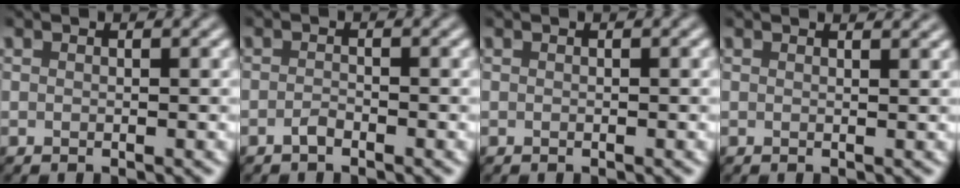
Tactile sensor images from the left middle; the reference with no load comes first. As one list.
[{"total": 0.9, "force": [-0.7, 0.3, 0.5], "torque": [-0.010, 0.002, -0.014]}, {"total": 0.0}, {"total": 1.8, "force": [1.6, 0.4, 0.7], "torque": [-0.008, 0.002, 0.011]}]